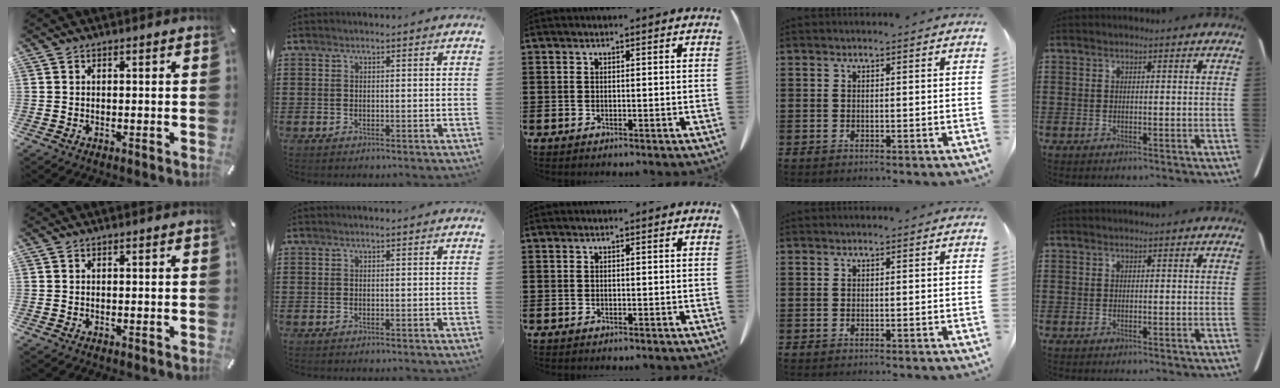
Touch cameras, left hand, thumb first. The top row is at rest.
{}